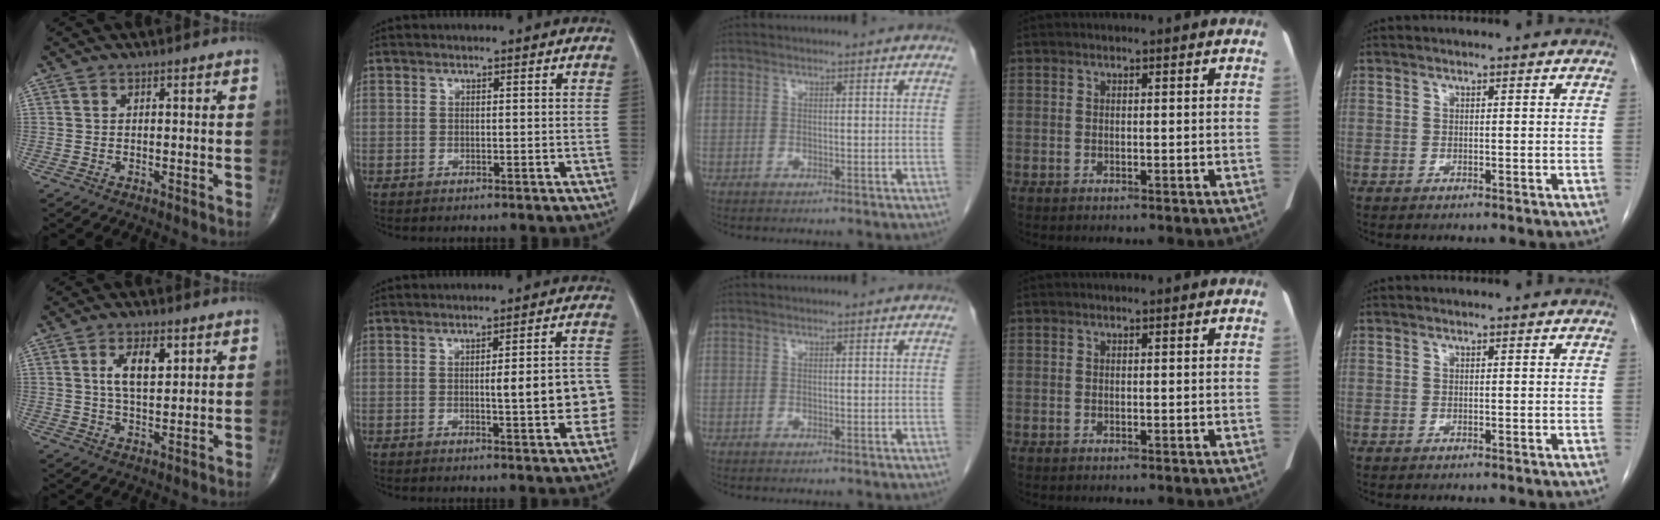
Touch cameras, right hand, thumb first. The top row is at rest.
{"thumb": {"total": 7.2, "force": [2.5, 3.4, 5.9], "torque": [-0.096, -0.010, 0.046]}, "index": {"total": 8.4, "force": [-1.1, 1.7, 8.2], "torque": [-0.097, 0.017, -0.012]}}